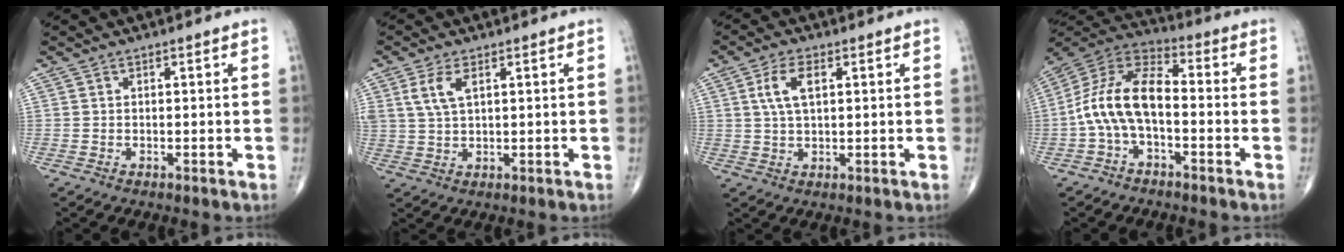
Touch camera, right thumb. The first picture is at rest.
{"total": 5.0, "force": [2.0, 2.4, 4.0], "torque": [-0.088, 0.000, 0.046]}
{"total": 5.8, "force": [1.7, 2.7, 4.8], "torque": [-0.099, 0.004, 0.035]}
{"total": 12.7, "force": [-2.2, 6.6, 10.6], "torque": [-0.205, 0.045, -0.052]}